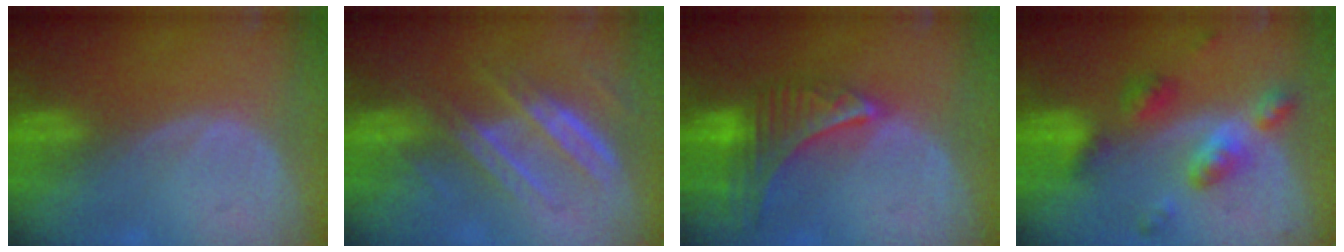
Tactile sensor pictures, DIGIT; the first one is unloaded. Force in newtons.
{"total": 7.8, "press": 7.0, "slide": 3.4}
{"total": 9.0, "press": 7.9, "slide": 4.3}
{"total": 7.2, "press": 7.2, "slide": 0.6}